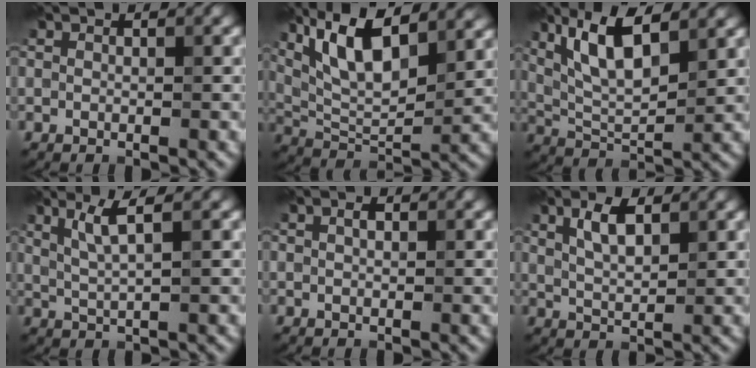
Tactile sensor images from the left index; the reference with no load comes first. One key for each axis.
{"total": 9.5, "fx": 5.2, "fy": 3.3, "fz": 7.2, "tx": -0.138, "ty": 0.013, "tz": 0.097}
{"total": 6.8, "fx": 3.3, "fy": 2.2, "fz": 5.5, "tx": -0.109, "ty": 0.009, "tz": 0.064}
{"total": 2.7, "fx": 1.4, "fy": 0.2, "fz": 2.3, "tx": -0.043, "ty": 0.007, "tz": 0.029}
{"total": 0.7, "fx": 0.3, "fy": 0.3, "fz": 0.6, "tx": -0.011, "ty": 0.005, "tz": 0.004}
{"total": 2.9, "fx": 1.5, "fy": 1.0, "fz": 2.3, "tx": -0.047, "ty": 0.009, "tz": 0.029}